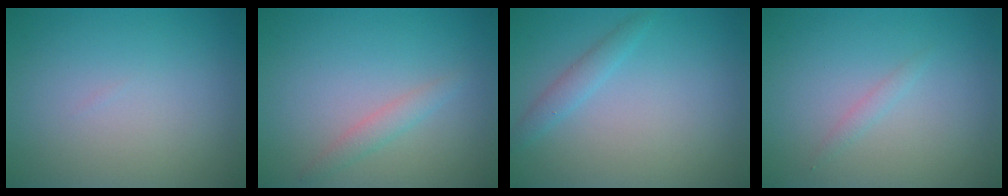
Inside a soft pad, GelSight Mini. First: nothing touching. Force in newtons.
{"total": 1.3, "press": 1.3, "slide": 0.1}
{"total": 1.5, "press": 1.5, "slide": 0.1}
{"total": 0.7, "press": 0.7, "slide": 0.0}